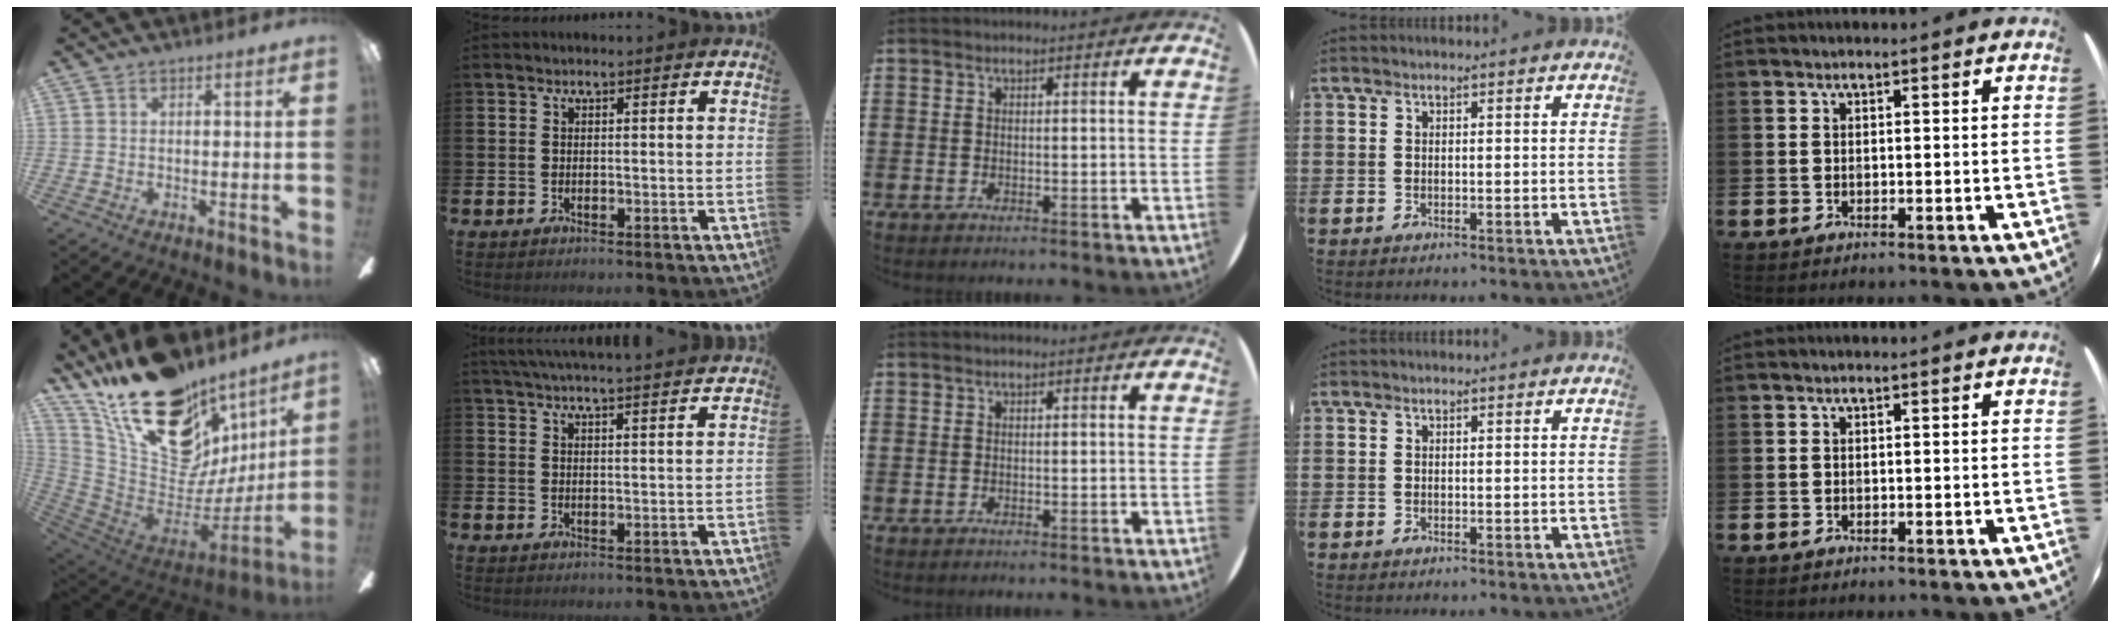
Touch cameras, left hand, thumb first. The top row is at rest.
{"thumb": {"total": 28.5, "force": [17.2, 15.5, 16.5], "torque": [-0.280, -0.115, 0.340]}, "index": {"total": 4.3, "force": [4.2, -0.6, 0.6], "torque": [-0.020, -0.017, 0.077]}}